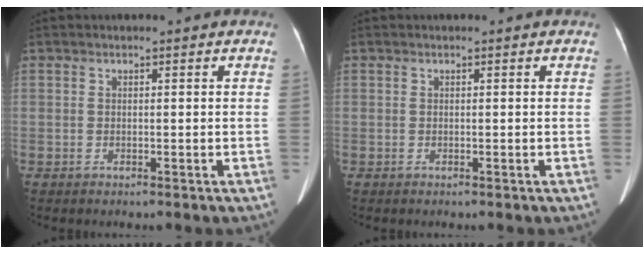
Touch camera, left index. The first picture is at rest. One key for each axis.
{"total": 0.0}